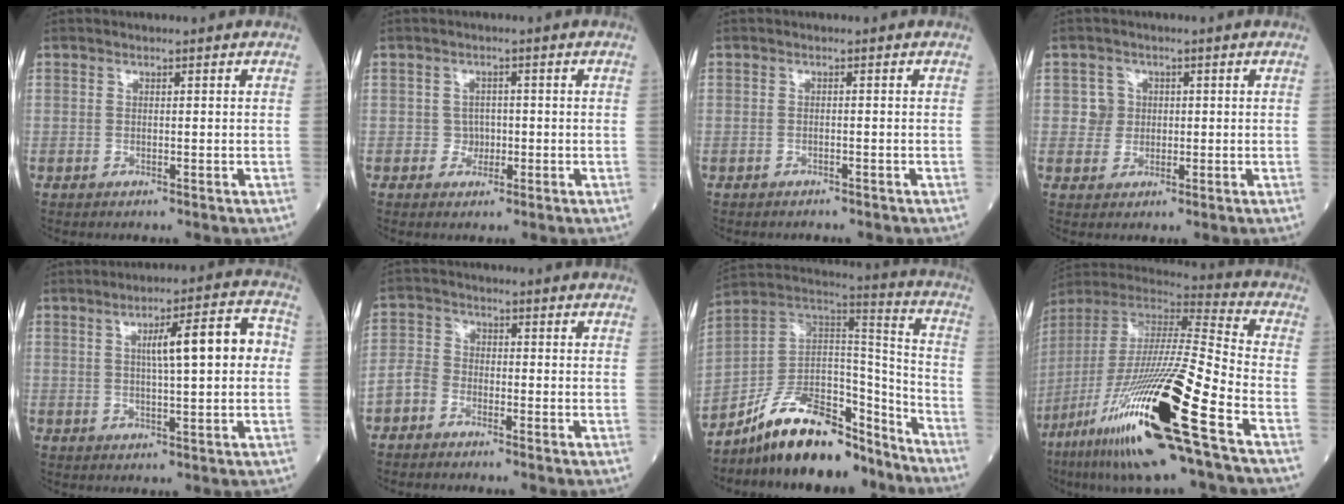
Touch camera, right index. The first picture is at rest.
{"total": 1.9, "force": [-0.4, 1.8, 0.4], "torque": [0.003, 0.007, -0.008]}
{"total": 1.3, "force": [-1.1, 0.4, 0.4], "torque": [-0.013, -0.002, -0.013]}
{"total": 2.8, "force": [0.4, 2.8, 0.0], "torque": [0.010, 0.005, 0.005]}
{"total": 9.4, "force": [1.4, 1.4, 9.2], "torque": [-0.136, 0.027, 0.021]}
{"total": 3.4, "force": [-2.3, 2.2, 1.2], "torque": [-0.026, 0.007, -0.054]}
{"total": 17.1, "force": [-13.8, 6.3, 8.0], "torque": [-0.129, 0.055, -0.239]}
{"total": 27.7, "force": [-12.9, 1.1, 24.5], "torque": [-0.483, -0.062, -0.238]}